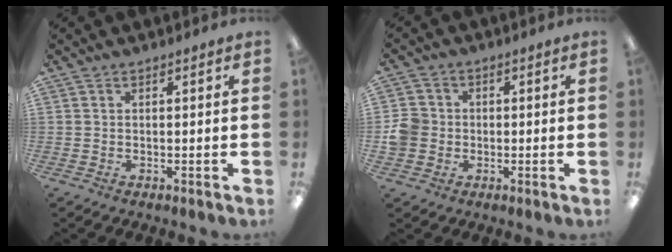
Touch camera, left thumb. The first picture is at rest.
{"total": 5.5, "force": [-0.5, 5.1, 2.0], "torque": [-0.041, 0.011, -0.008]}